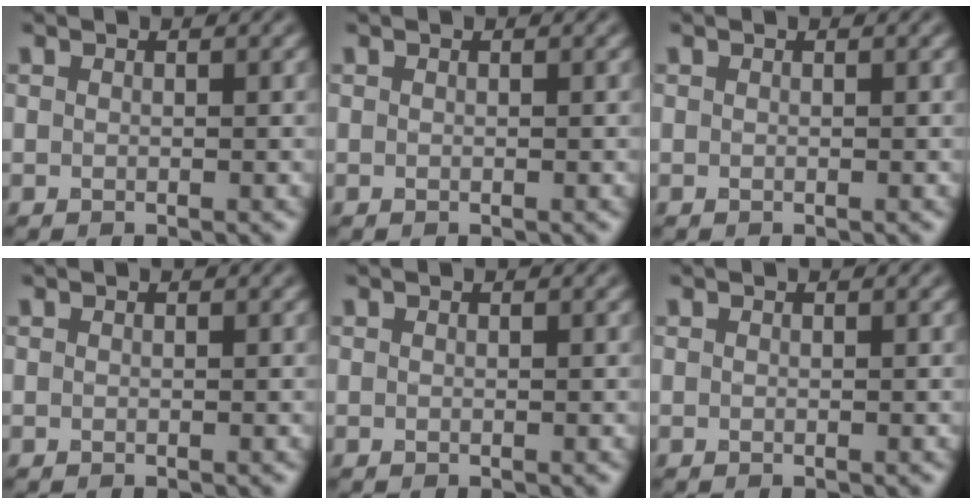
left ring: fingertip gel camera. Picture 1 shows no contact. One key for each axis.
{"total": 0.0}
{"total": 0.0}
{"total": 0.0}
{"total": 0.0}
{"total": 0.0}